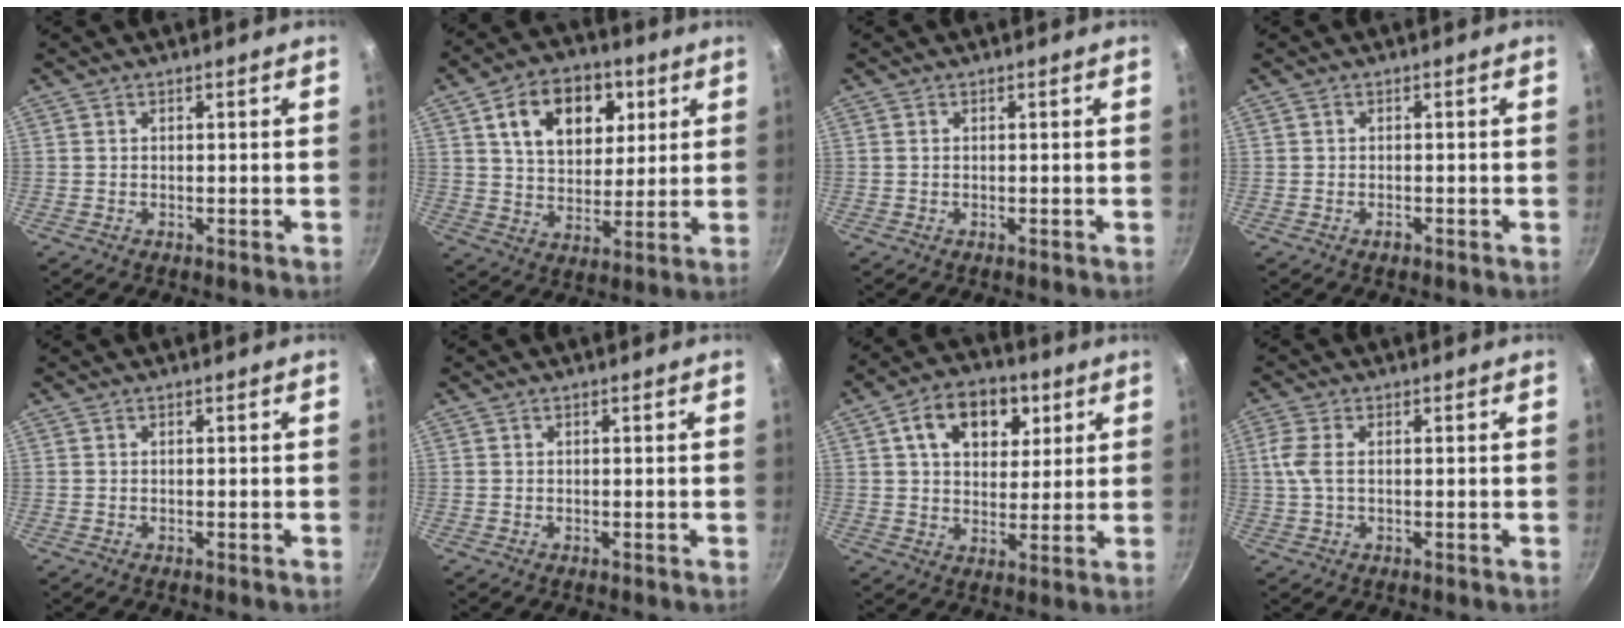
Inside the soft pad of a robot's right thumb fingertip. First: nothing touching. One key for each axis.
{"total": 15.5, "fx": 5.7, "fy": 10.6, "fz": 9.9, "tx": -0.118, "ty": -0.010, "tz": 0.090}
{"total": 0.0}
{"total": 1.0, "fx": -0.6, "fy": 0.6, "fz": 0.6, "tx": -0.009, "ty": 0.005, "tz": -0.009}
{"total": 0.0}
{"total": 0.0}
{"total": 13.1, "fx": 5.0, "fy": 8.9, "fz": 8.1, "tx": -0.092, "ty": -0.005, "tz": 0.072}
{"total": 4.3, "fx": 0.5, "fy": 2.3, "fz": 3.6, "tx": -0.086, "ty": 0.007, "tz": 0.007}